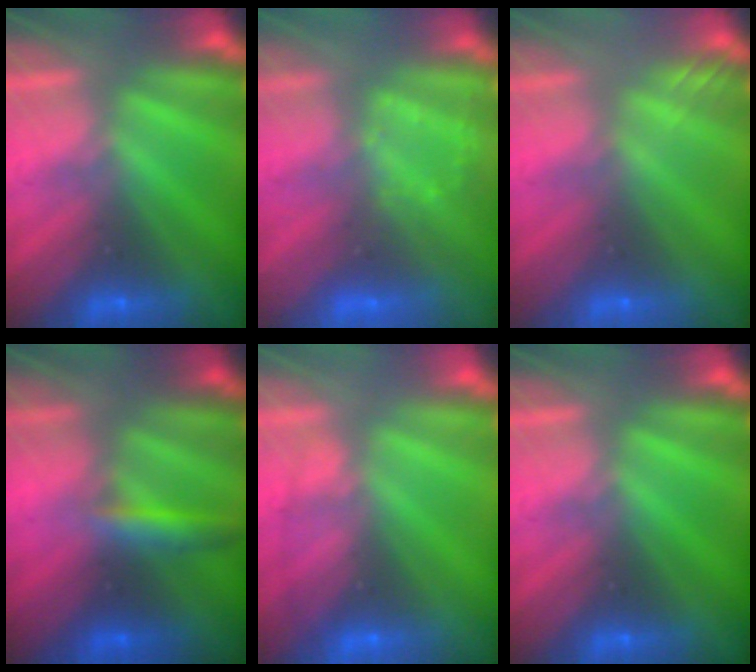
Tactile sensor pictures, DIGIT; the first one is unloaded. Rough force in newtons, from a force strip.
{"total": 3.0}
{"total": 2.0}
{"total": 2.9}
{"total": 1.6}
{"total": 0.0}